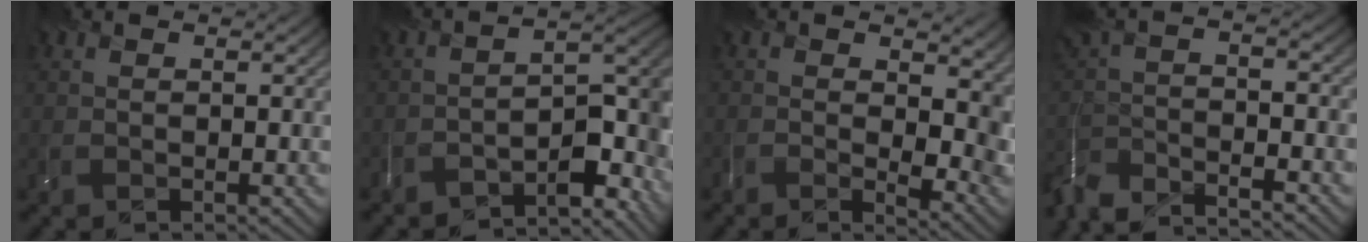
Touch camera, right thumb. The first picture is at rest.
{"total": 8.6, "force": [-7.7, 1.1, 3.7], "torque": [-0.035, 0.007, -0.123]}
{"total": 11.7, "force": [0.3, 6.5, 9.8], "torque": [-0.143, -0.026, 0.045]}
{"total": 9.2, "force": [-8.6, 0.8, 3.3], "torque": [-0.057, -0.016, -0.156]}